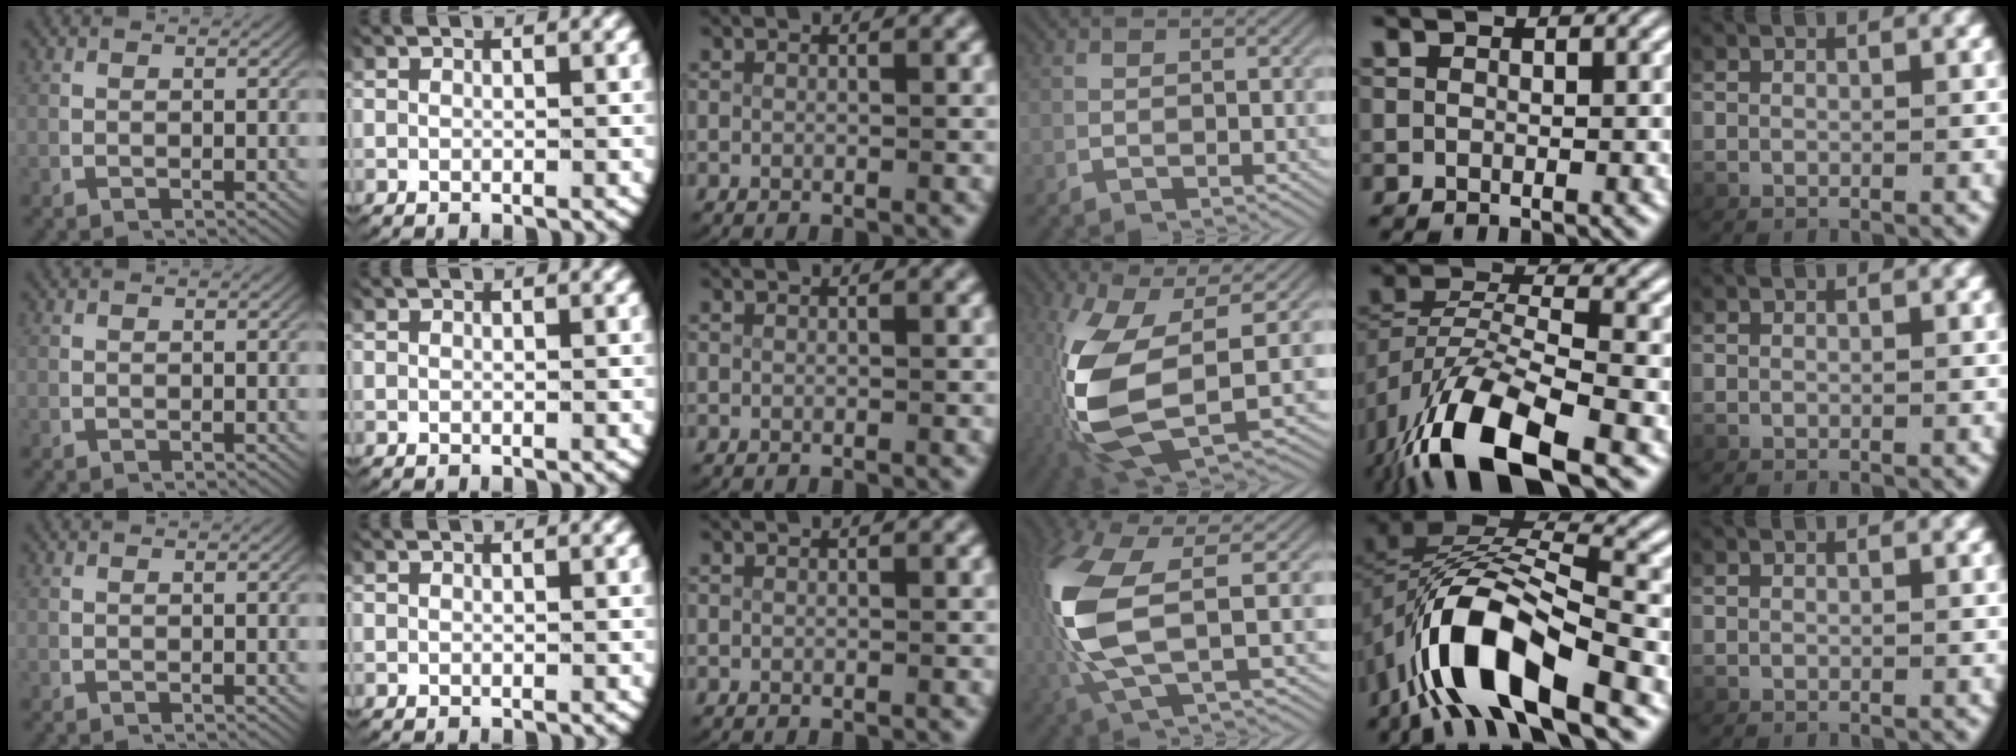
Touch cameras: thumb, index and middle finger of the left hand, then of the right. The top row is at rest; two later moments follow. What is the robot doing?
{"motion": "lift_and_place", "object": "scissors"}